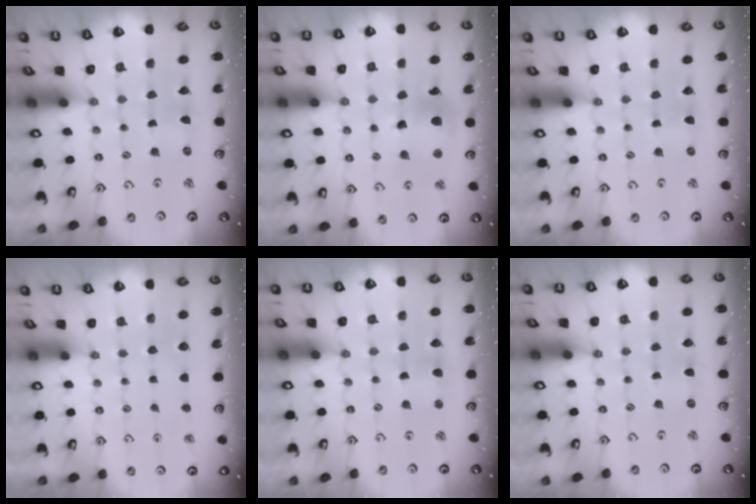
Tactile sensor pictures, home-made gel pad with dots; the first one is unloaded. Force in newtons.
{"total": 11.8, "press": 11.5, "slide": 2.5}
{"total": 0.0}
{"total": 0.0}
{"total": 1.7, "press": 1.7, "slide": 0.4}
{"total": 1.1, "press": 1.0, "slide": 0.4}